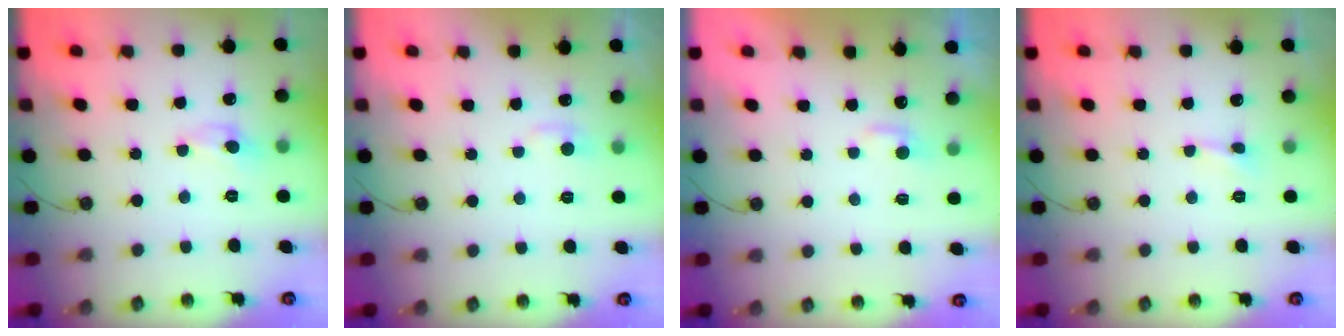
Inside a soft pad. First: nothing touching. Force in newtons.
{"total": 1.6, "press": 1.4, "slide": 0.7}
{"total": 1.3, "press": 1.2, "slide": 0.5}
{"total": 1.5, "press": 1.4, "slide": 0.5}